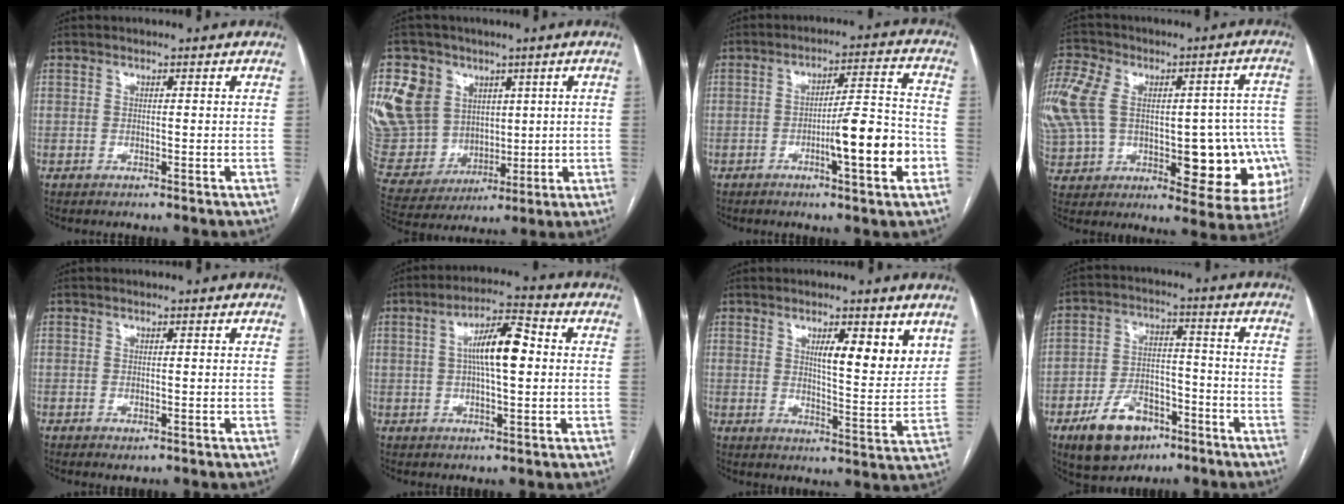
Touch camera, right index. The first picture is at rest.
{"total": 17.1, "force": [5.9, 14.5, 6.9], "torque": [-0.183, 0.046, 0.137]}
{"total": 10.8, "force": [-3.6, 1.0, 10.1], "torque": [-0.152, 0.008, -0.050]}
{"total": 31.3, "force": [-1.4, 17.5, 25.9], "torque": [-0.453, 0.075, 0.017]}
{"total": 1.1, "force": [-0.5, 0.4, 0.9], "torque": [-0.011, -0.003, -0.003]}
{"total": 9.6, "force": [1.2, 2.3, 9.2], "torque": [-0.167, 0.024, 0.015]}
{"total": 8.7, "force": [4.5, 2.0, 7.2], "torque": [-0.101, -0.009, 0.066]}
{"total": 11.3, "force": [-6.6, 6.5, 6.4], "torque": [-0.120, 0.011, -0.106]}